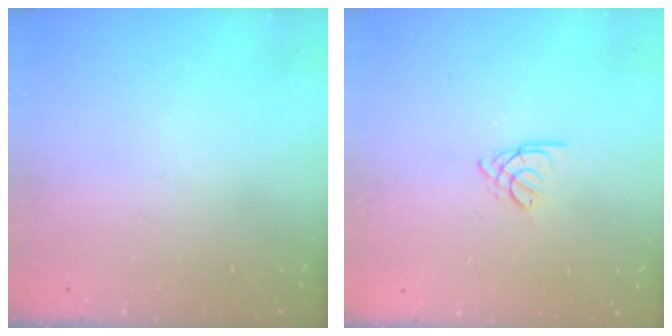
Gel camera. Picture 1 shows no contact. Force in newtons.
{"total": 2.7, "press": 2.6, "slide": 0.5}